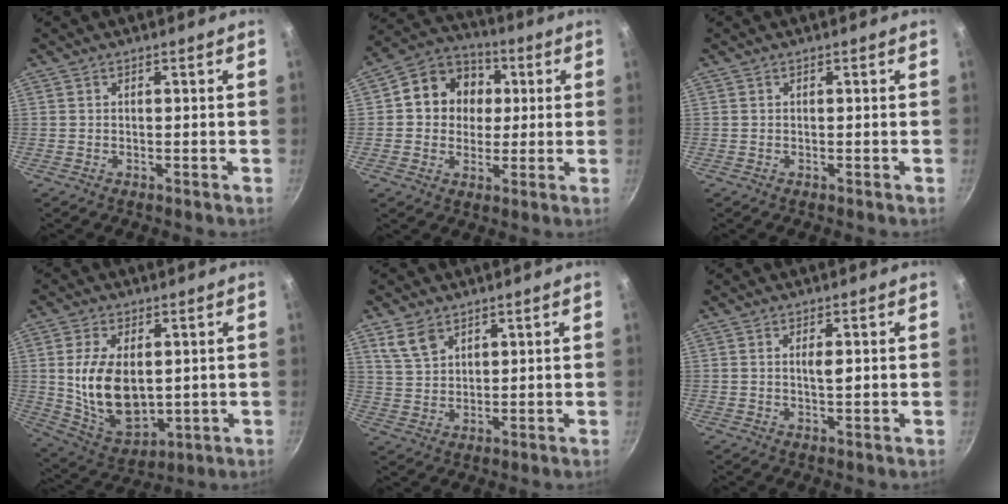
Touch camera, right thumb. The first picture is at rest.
{"total": 12.0, "force": [1.8, 10.5, 5.5], "torque": [-0.059, 0.014, 0.013]}
{"total": 0.0}
{"total": 14.8, "force": [1.5, 9.0, 11.7], "torque": [-0.193, -0.025, 0.050]}
{"total": 5.9, "force": [3.6, 3.6, 2.9], "torque": [-0.042, -0.013, 0.076]}
{"total": 2.1, "force": [0.4, 0.5, 2.0], "torque": [-0.029, -0.003, 0.007]}